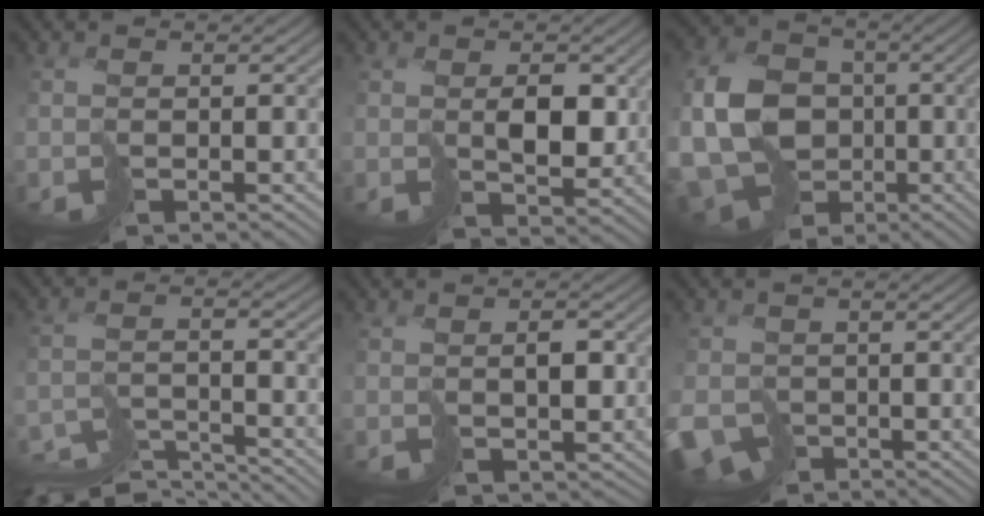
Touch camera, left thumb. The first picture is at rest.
{"total": 4.3, "force": [2.2, 2.5, 2.7], "torque": [-0.049, -0.004, 0.052]}
{"total": 13.3, "force": [-1.5, 10.6, 7.9], "torque": [-0.196, -0.016, -0.022]}
{"total": 9.5, "force": [-9.1, 0.9, 2.3], "torque": [-0.040, -0.004, -0.135]}
{"total": 3.0, "force": [0.6, 2.1, 1.9], "torque": [-0.028, -0.001, 0.024]}
{"total": 6.3, "force": [-3.1, 4.5, 2.9], "torque": [-0.061, -0.029, -0.055]}